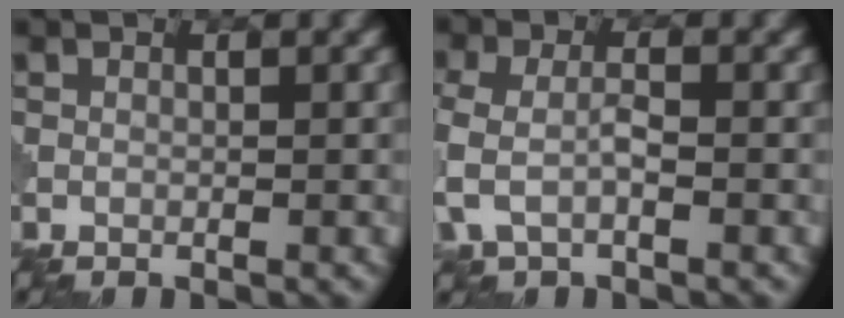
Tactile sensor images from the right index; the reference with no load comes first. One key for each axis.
{"total": 3.6, "fx": -0.8, "fy": 1.9, "fz": 2.9, "tx": -0.081, "ty": -0.001, "tz": -0.021}